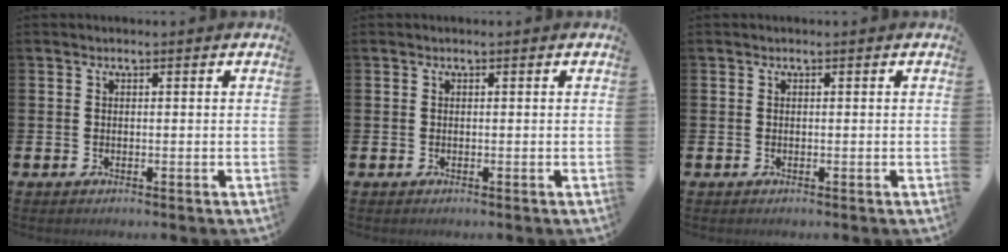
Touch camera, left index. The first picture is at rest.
{"total": 0.0}
{"total": 0.0}